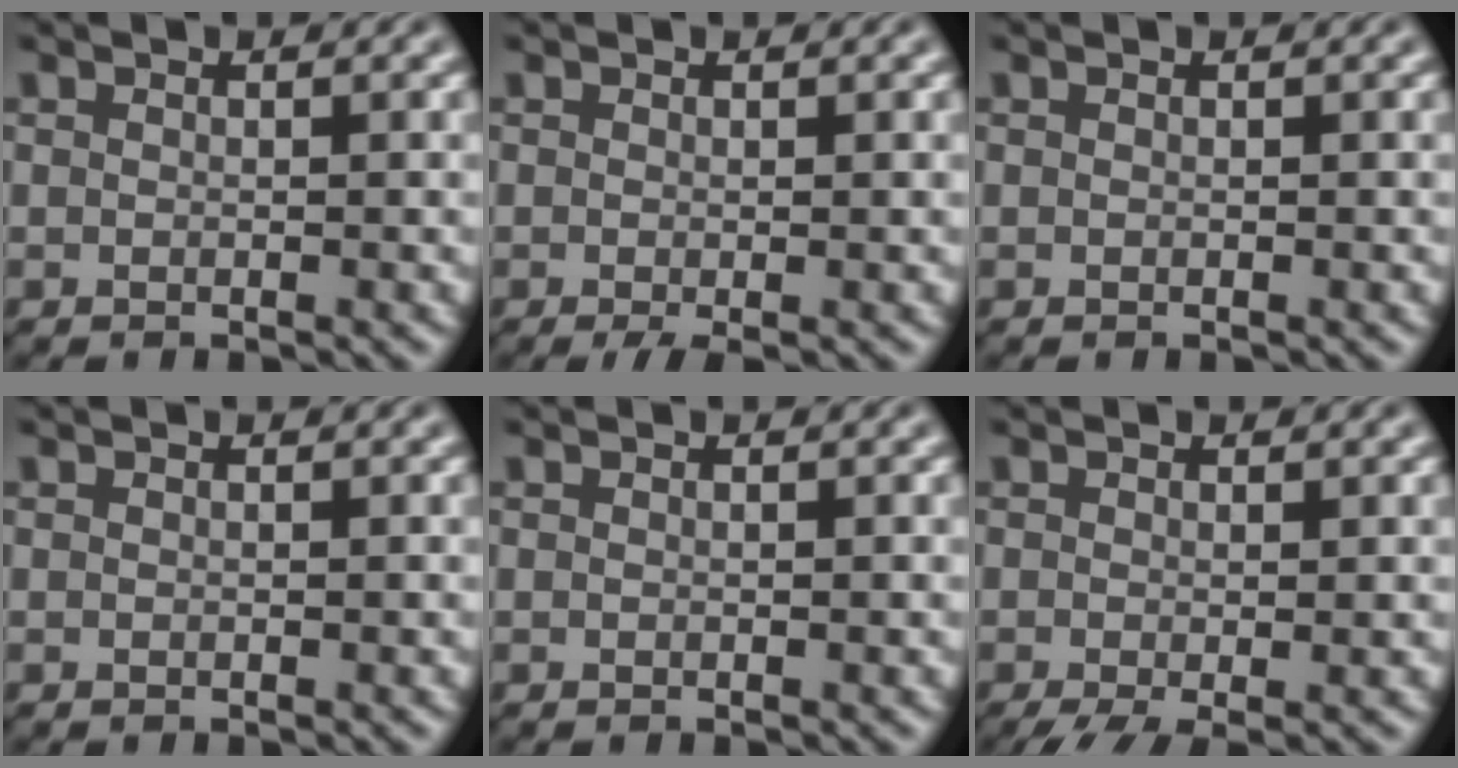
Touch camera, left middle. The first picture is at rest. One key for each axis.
{"total": 1.3, "fx": -0.5, "fy": 0.2, "fz": 1.2, "tx": -0.023, "ty": -0.009, "tz": -0.008}
{"total": 0.0}
{"total": 0.0}
{"total": 0.0}
{"total": 2.9, "fx": -1.3, "fy": 0.7, "fz": 2.5, "tx": -0.046, "ty": -0.012, "tz": -0.022}